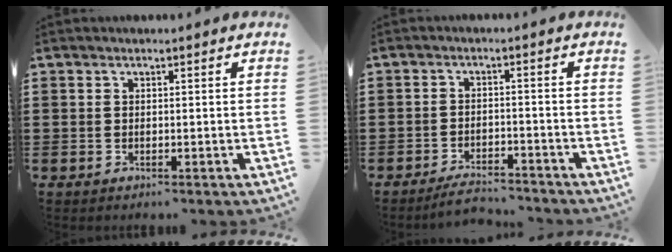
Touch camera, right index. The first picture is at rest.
{"total": 3.4, "force": [-3.4, 0.2, 0.6], "torque": [-0.013, 0.004, -0.067]}